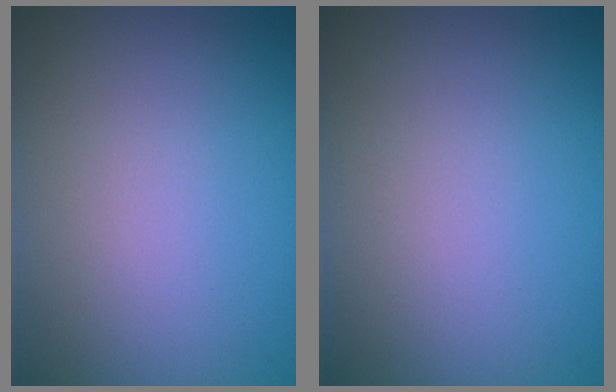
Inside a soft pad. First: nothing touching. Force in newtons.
{"total": 0.0}